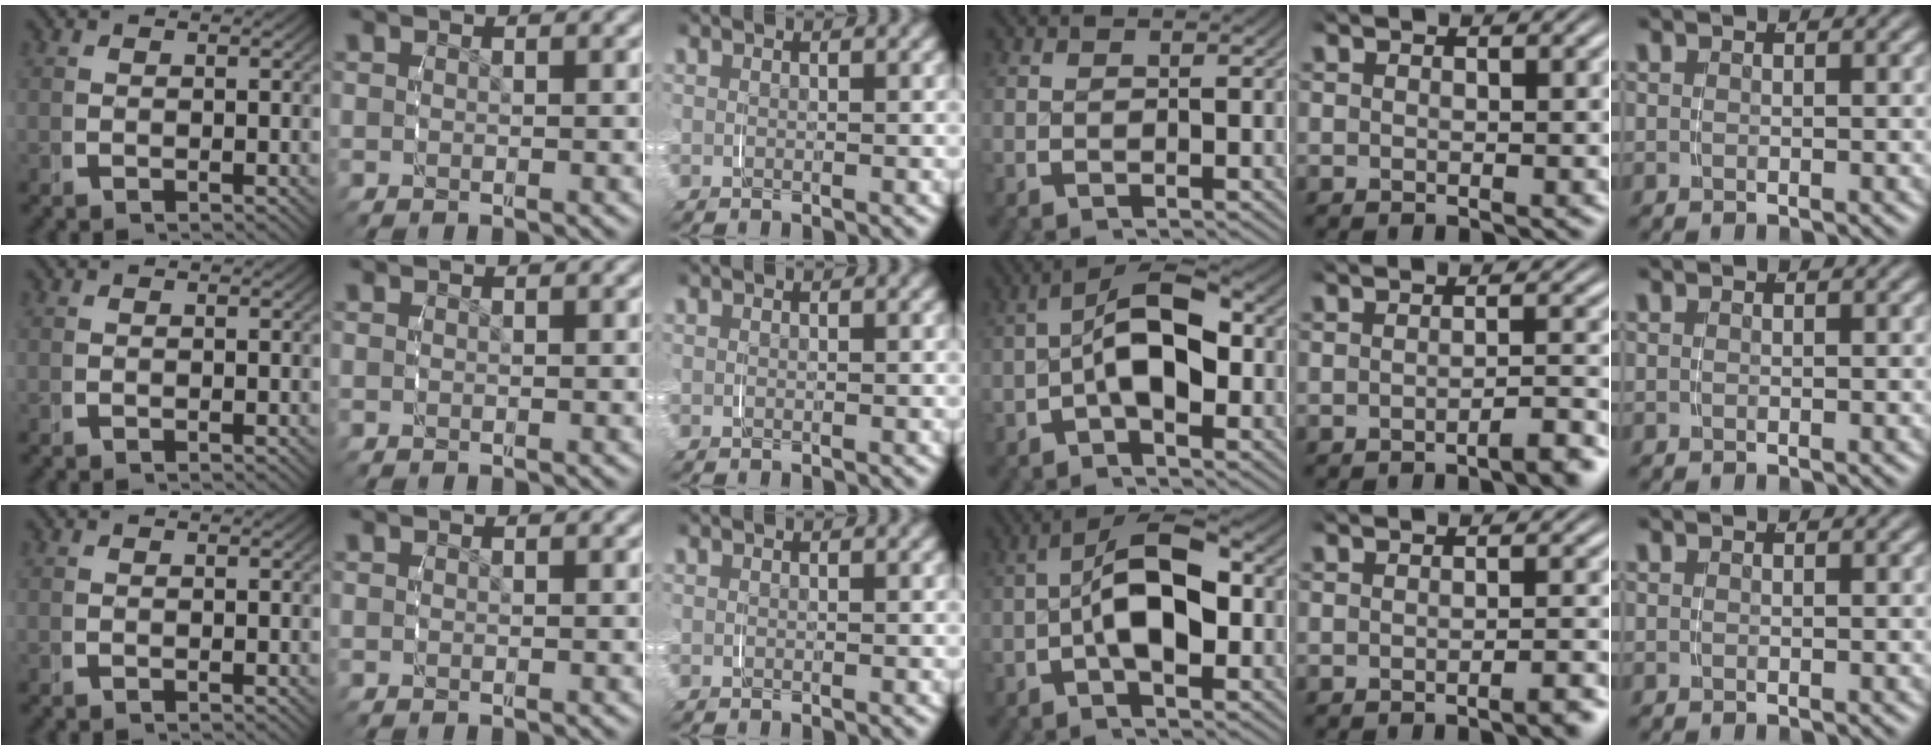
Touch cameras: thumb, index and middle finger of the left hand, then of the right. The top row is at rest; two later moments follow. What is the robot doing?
{"motion": "grasp_and_lifting", "object": "lipstick"}